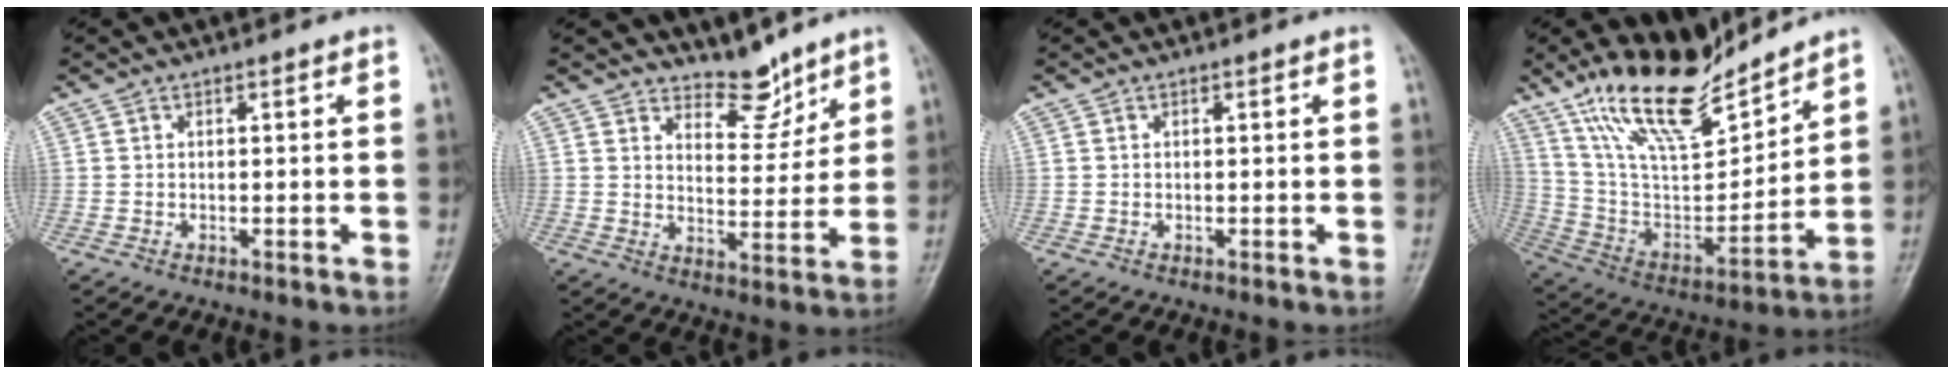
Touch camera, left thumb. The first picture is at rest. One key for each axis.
{"total": 7.2, "fx": 6.1, "fy": 3.1, "fz": 2.2, "tx": -0.003, "ty": -0.054, "tz": 0.105}
{"total": 0.0}
{"total": 19.5, "fx": 15.7, "fy": 5.9, "fz": 9.9, "tx": -0.136, "ty": -0.086, "tz": 0.295}